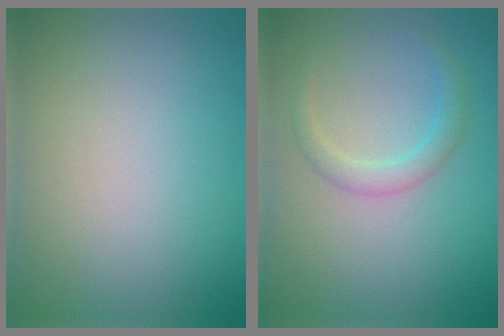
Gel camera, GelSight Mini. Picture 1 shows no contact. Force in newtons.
{"total": 1.9, "press": 1.9, "slide": 0.0}